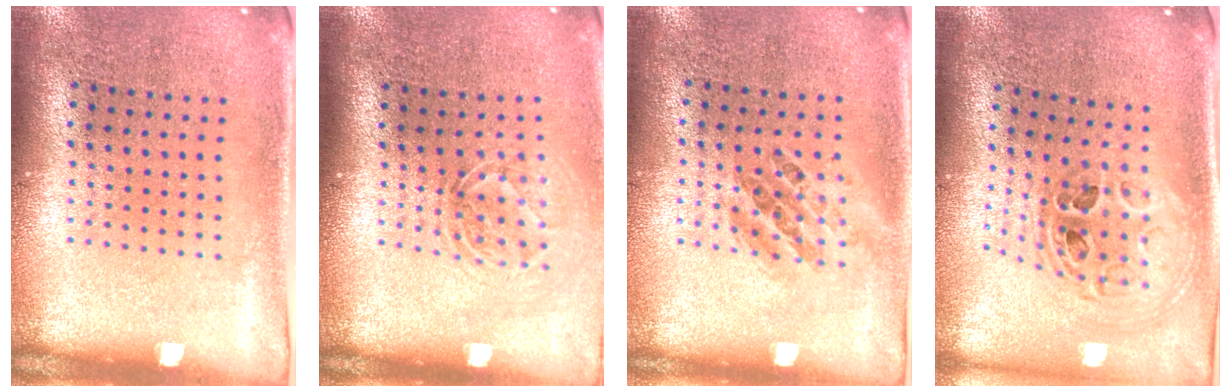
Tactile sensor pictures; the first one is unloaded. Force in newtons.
{"total": 1.7, "press": 1.2, "slide": 1.1}
{"total": 1.0, "press": 0.9, "slide": 0.5}
{"total": 1.3, "press": 1.2, "slide": 0.6}